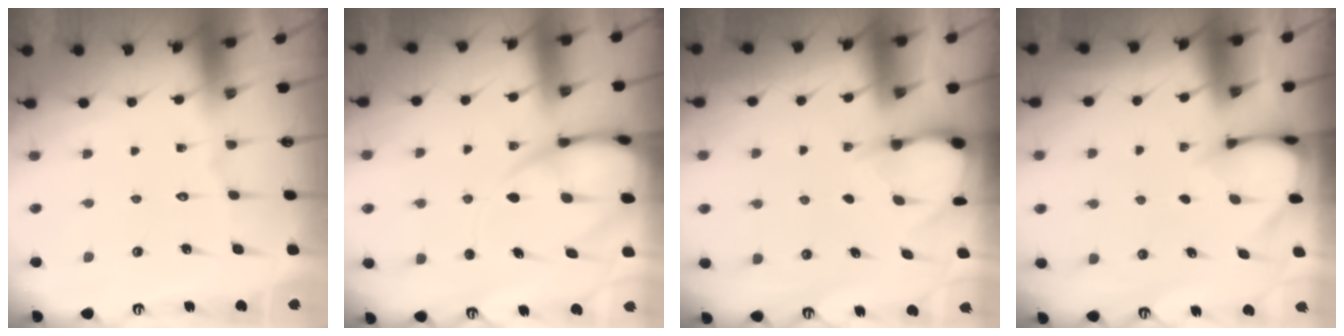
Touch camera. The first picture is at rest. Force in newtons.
{"total": 11.1, "press": 11.0, "slide": 1.2}
{"total": 3.3, "press": 3.2, "slide": 0.3}
{"total": 3.5, "press": 3.4, "slide": 0.3}